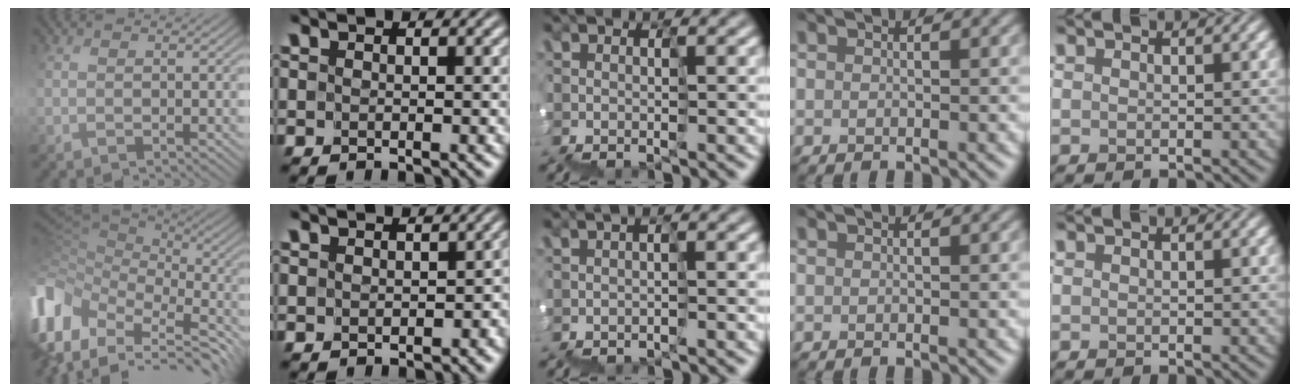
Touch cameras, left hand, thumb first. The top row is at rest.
{"thumb": {"total": 14.8, "force": [-3.7, 9.8, 10.4], "torque": [-0.290, -0.023, -0.052]}, "index": {"total": 2.1, "force": [-0.5, 1.6, 1.2], "torque": [0.001, -0.006, -0.006]}, "middle": {"total": 1.2, "force": [-0.5, -0.9, -0.5], "torque": [0.006, 0.002, -0.006]}}